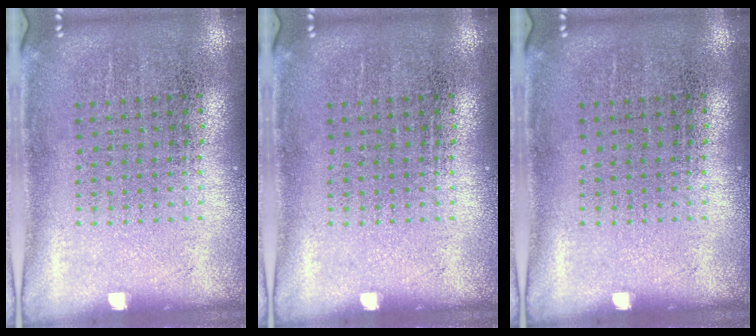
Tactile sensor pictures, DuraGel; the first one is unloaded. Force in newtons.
{"total": 0.0}
{"total": 0.0}